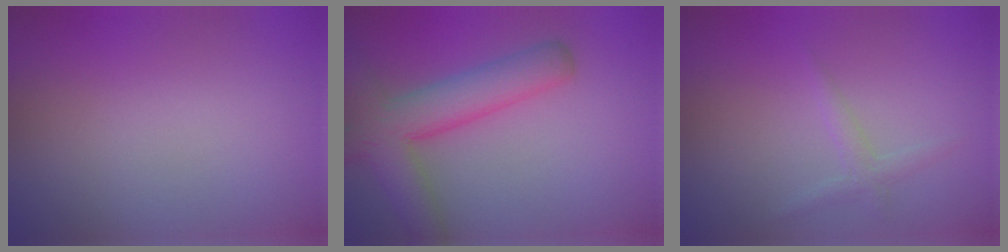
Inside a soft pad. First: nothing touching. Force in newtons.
{"total": 6.1, "press": 6.1, "slide": 0.4}
{"total": 1.3, "press": 1.3, "slide": 0.0}